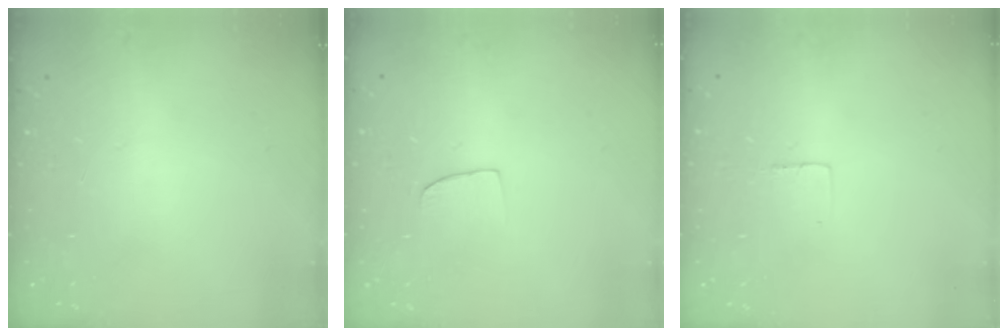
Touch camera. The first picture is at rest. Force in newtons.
{"total": 5.5, "press": 5.4, "slide": 0.5}
{"total": 2.3, "press": 2.3, "slide": 0.1}